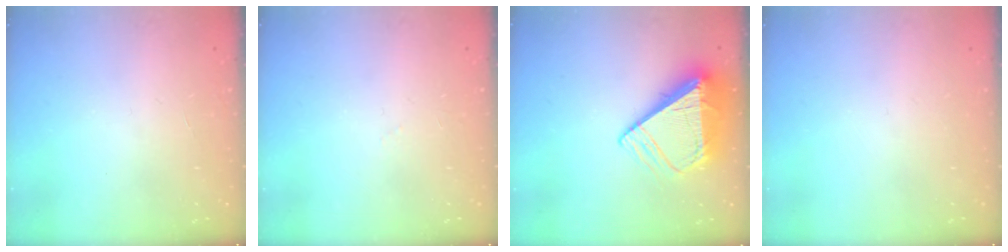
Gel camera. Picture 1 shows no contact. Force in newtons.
{"total": 2.6, "press": 2.5, "slide": 0.5}
{"total": 10.9, "press": 10.8, "slide": 1.6}
{"total": 0.0}